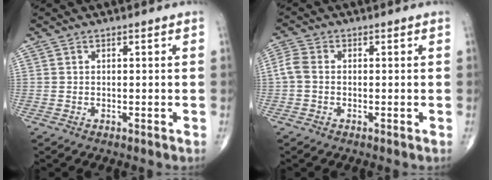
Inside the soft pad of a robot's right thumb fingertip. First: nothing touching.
{"total": 3.2, "force": [-0.4, 2.2, 2.3], "torque": [-0.056, 0.005, -0.018]}